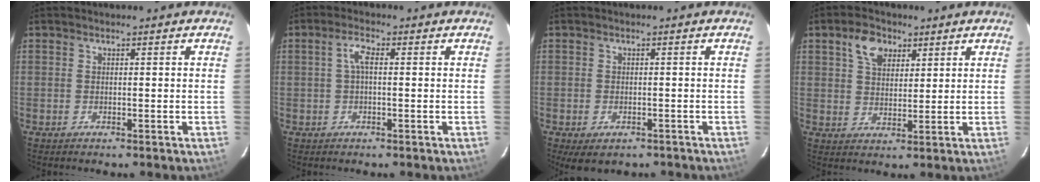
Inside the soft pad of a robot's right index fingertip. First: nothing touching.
{"total": 2.7, "force": [0.2, 0.9, 2.6], "torque": [-0.053, 0.010, 0.004]}
{"total": 4.6, "force": [-2.7, 2.6, 2.6], "torque": [-0.048, -0.015, -0.032]}
{"total": 6.3, "force": [3.3, 4.1, 3.5], "torque": [-0.057, 0.019, 0.059]}